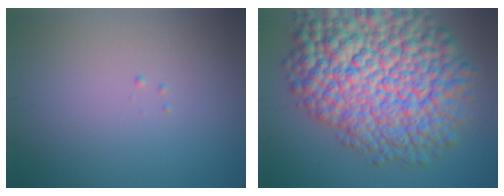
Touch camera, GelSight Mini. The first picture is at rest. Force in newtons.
{"total": 16.2, "press": 16.2, "slide": 0.6}